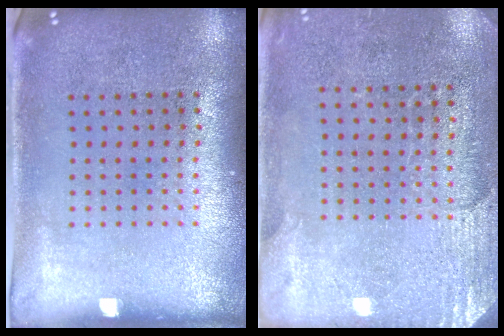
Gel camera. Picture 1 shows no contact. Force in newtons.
{"total": 2.7, "press": 2.4, "slide": 1.1}